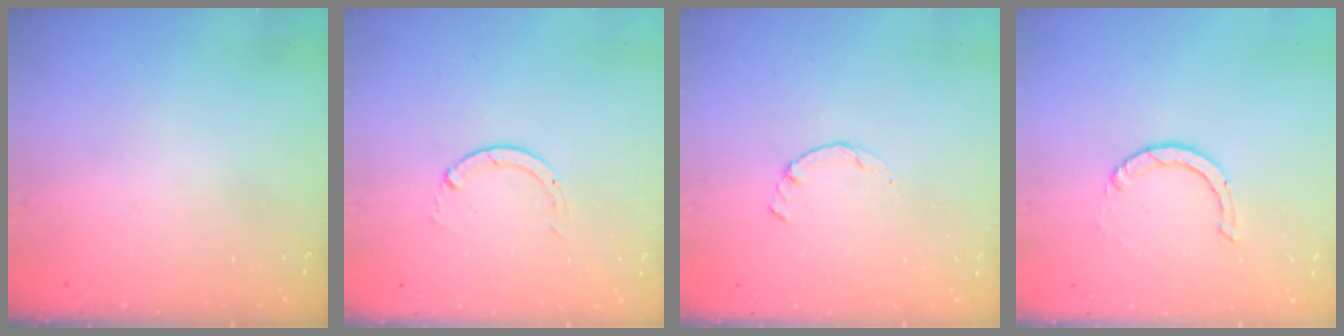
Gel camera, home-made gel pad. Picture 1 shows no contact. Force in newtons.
{"total": 0.6, "press": 0.5, "slide": 0.1}
{"total": 0.8, "press": 0.7, "slide": 0.2}
{"total": 0.9, "press": 0.9, "slide": 0.1}